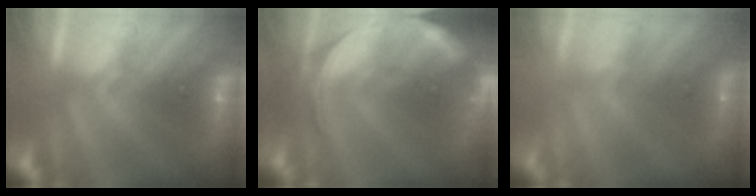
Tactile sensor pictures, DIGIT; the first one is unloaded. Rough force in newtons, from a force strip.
{"total": 9.0}
{"total": 2.1}